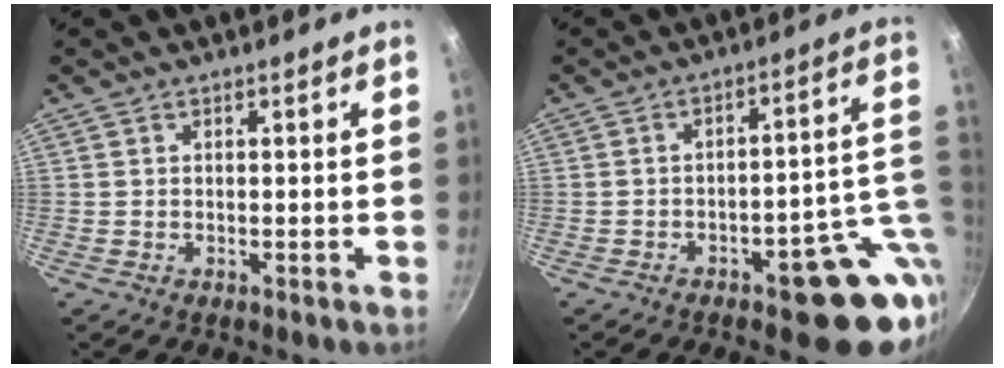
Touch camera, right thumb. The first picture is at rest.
{"total": 14.3, "force": [-3.3, 6.0, 12.6], "torque": [-0.104, 0.028, -0.036]}